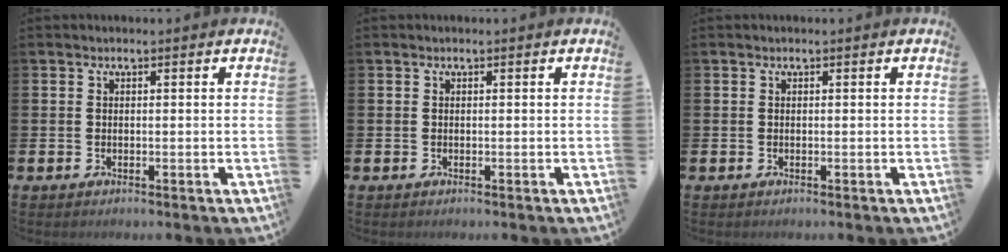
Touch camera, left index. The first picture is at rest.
{"total": 0.0}
{"total": 0.0}